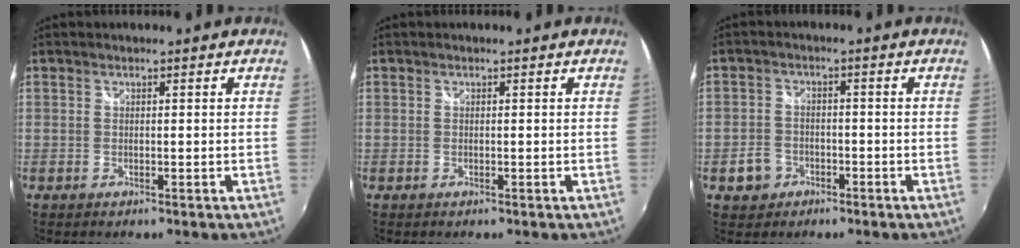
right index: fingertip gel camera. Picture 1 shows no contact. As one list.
[{"total": 0.0}, {"total": 4.8, "force": [-2.3, 4.1, 0.9], "torque": [-0.032, 0.012, -0.036]}]